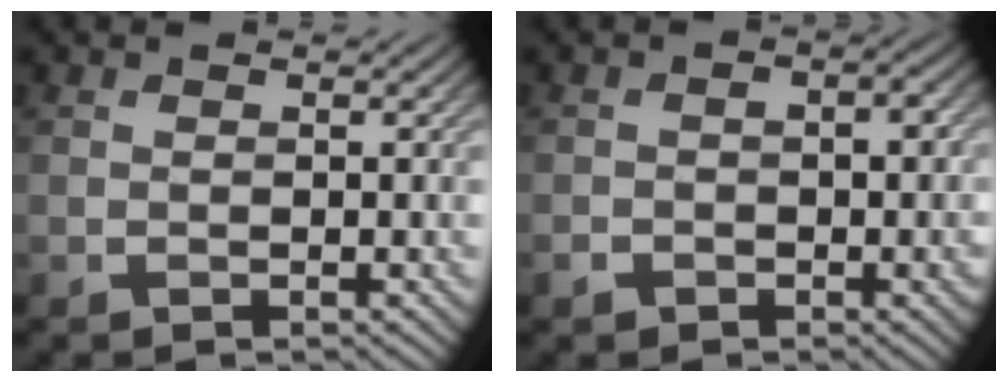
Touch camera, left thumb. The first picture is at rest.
{"total": 3.3, "force": [-1.2, 2.4, 1.9], "torque": [-0.024, -0.003, -0.020]}